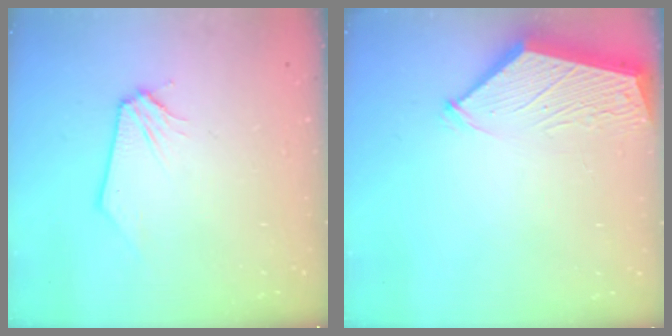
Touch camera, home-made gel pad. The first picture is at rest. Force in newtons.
{"total": 2.9, "press": 2.8, "slide": 0.4}